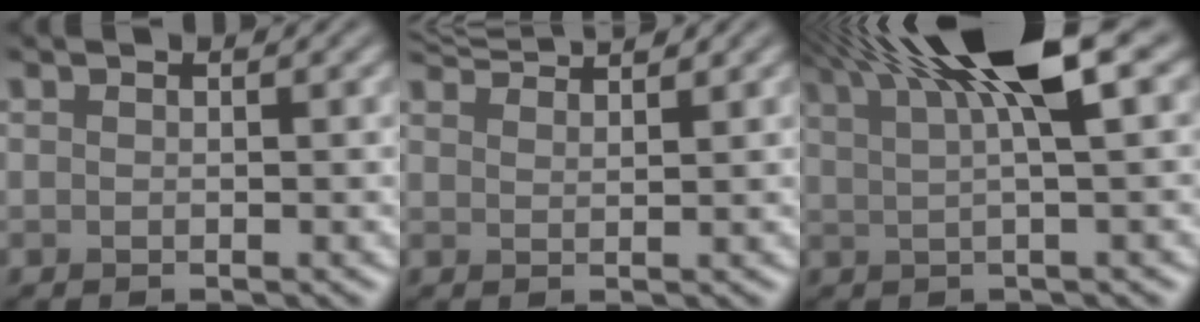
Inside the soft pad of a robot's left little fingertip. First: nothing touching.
{"total": 3.1, "force": [3.1, -0.1, 0.3], "torque": [0.005, 0.005, 0.060]}
{"total": 8.6, "force": [4.4, 1.7, 7.2], "torque": [-0.104, 0.024, 0.083]}